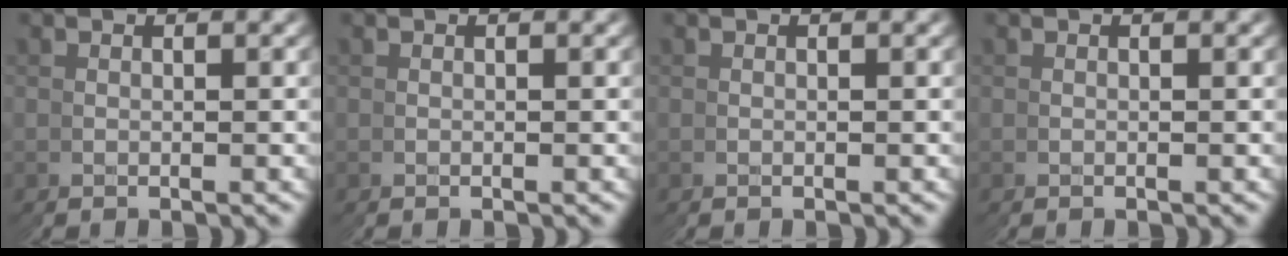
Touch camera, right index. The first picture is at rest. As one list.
[{"total": 0.0}, {"total": 0.0}, {"total": 0.0}]